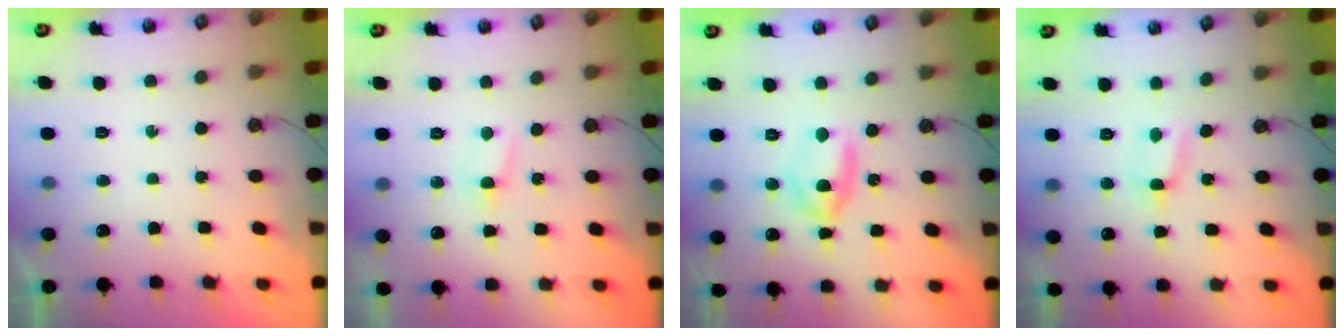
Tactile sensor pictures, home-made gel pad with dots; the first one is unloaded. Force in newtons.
{"total": 2.9, "press": 2.8, "slide": 0.4}
{"total": 12.7, "press": 7.1, "slide": 10.6}
{"total": 1.5, "press": 1.5, "slide": 0.3}